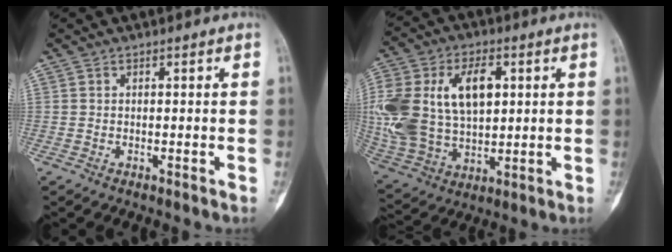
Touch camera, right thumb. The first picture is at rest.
{"total": 23.8, "force": [4.7, 15.0, 17.9], "torque": [-0.385, 0.012, 0.096]}